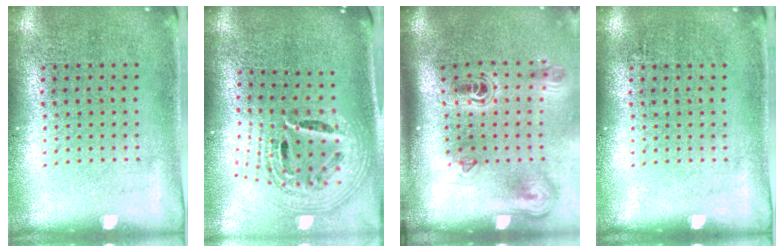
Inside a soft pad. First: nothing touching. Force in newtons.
{"total": 2.7, "press": 1.8, "slide": 2.0}
{"total": 2.3, "press": 1.5, "slide": 1.7}
{"total": 0.0}